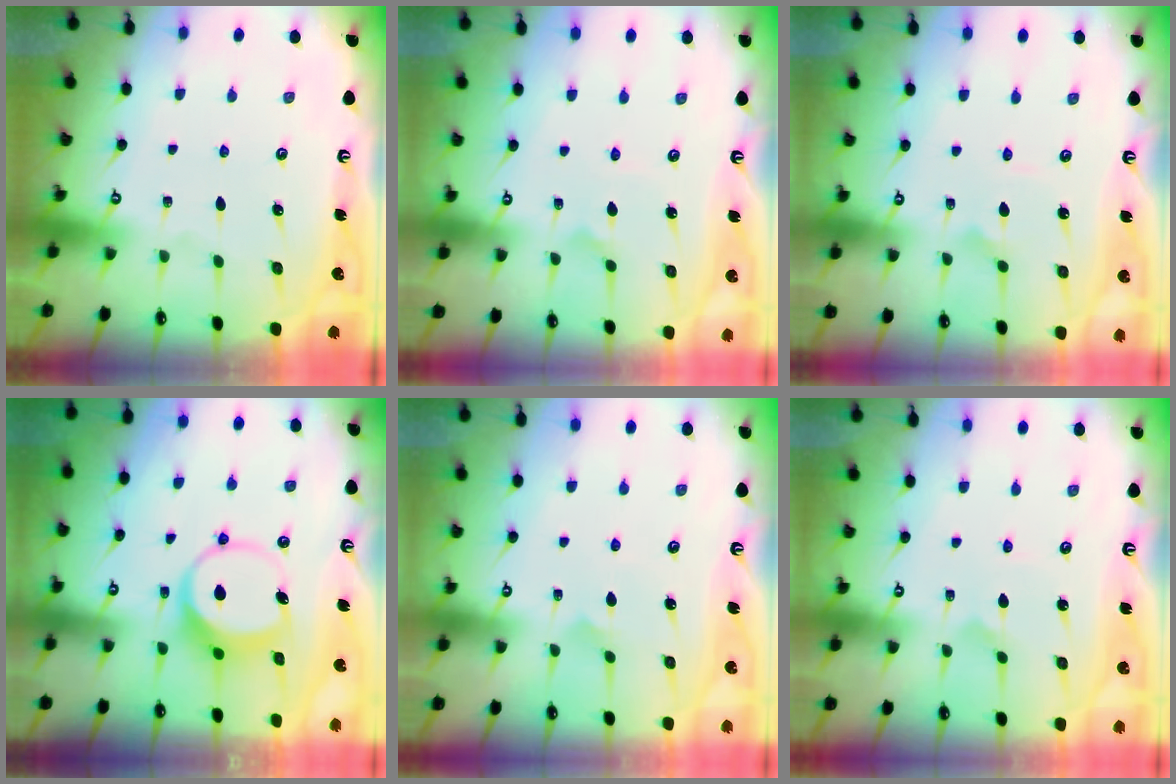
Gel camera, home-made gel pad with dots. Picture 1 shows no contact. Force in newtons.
{"total": 2.3, "press": 2.3, "slide": 0.2}
{"total": 3.0, "press": 3.0, "slide": 0.2}
{"total": 8.4, "press": 8.4, "slide": 1.1}
{"total": 5.5, "press": 5.4, "slide": 0.5}
{"total": 2.6, "press": 2.6, "slide": 0.3}